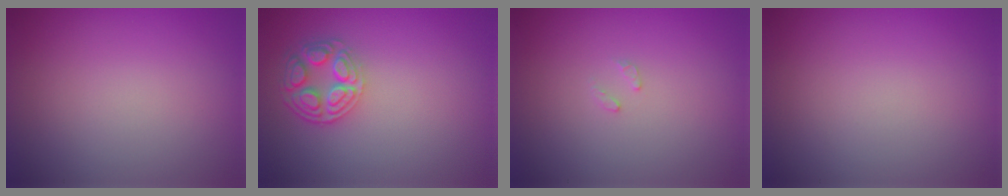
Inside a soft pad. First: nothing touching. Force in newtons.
{"total": 4.2, "press": 3.5, "slide": 2.3}
{"total": 0.8, "press": 0.7, "slide": 0.1}
{"total": 0.0}